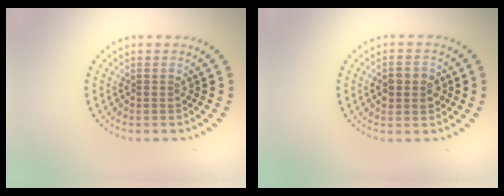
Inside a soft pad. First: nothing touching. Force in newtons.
{"total": 2.4, "press": 2.4, "slide": 0.1}